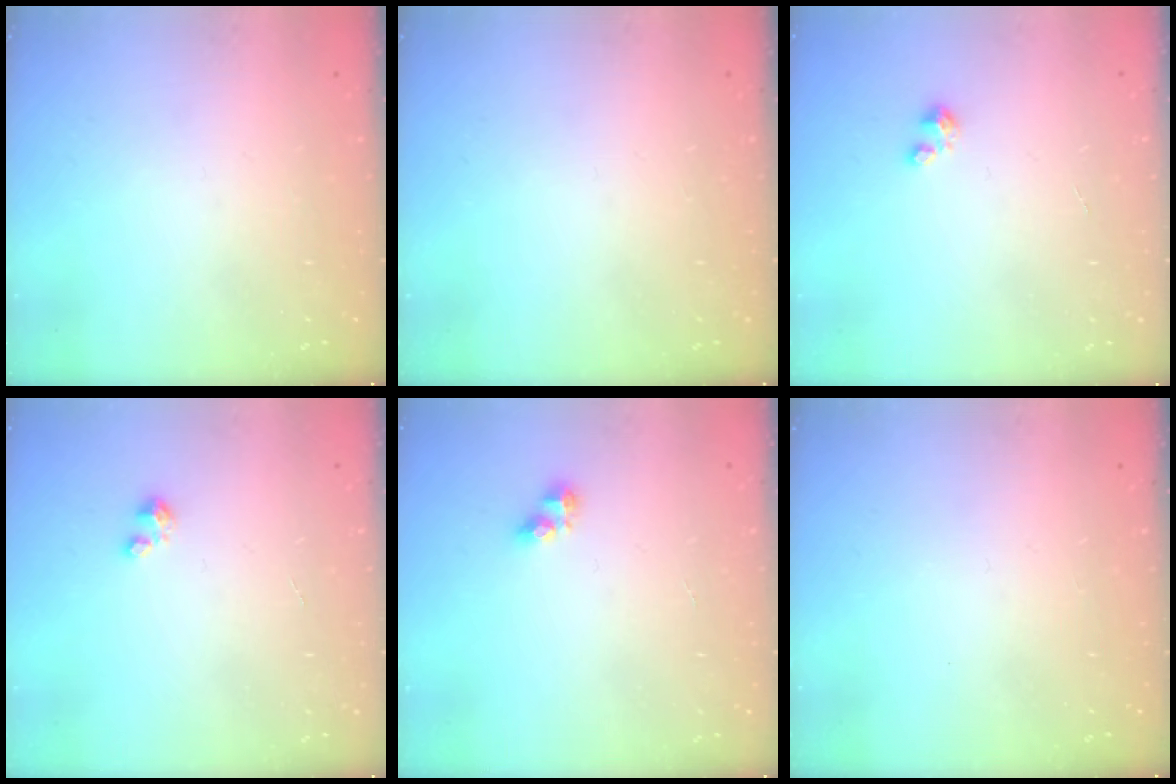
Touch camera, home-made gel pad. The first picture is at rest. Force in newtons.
{"total": 0.0}
{"total": 1.6, "press": 1.6, "slide": 0.2}
{"total": 1.6, "press": 1.6, "slide": 0.2}
{"total": 6.1, "press": 6.1, "slide": 0.7}
{"total": 0.0}